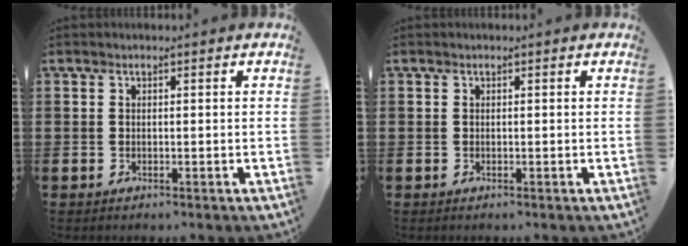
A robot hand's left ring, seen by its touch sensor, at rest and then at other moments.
{"total": 0.0}